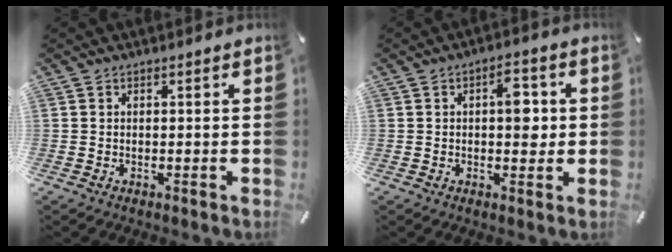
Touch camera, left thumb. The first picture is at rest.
{"total": 6.7, "force": [0.9, 3.6, 5.6], "torque": [-0.061, -0.006, 0.004]}